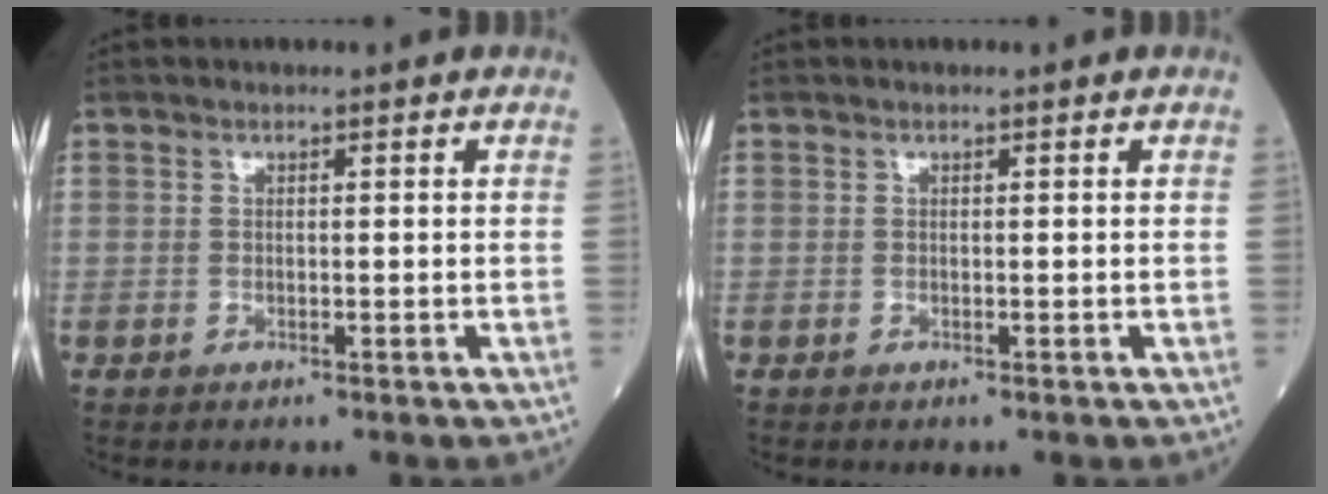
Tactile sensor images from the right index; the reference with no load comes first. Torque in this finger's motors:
{"motor_torque": [0.19, -0.20, -0.03, -0.01]}